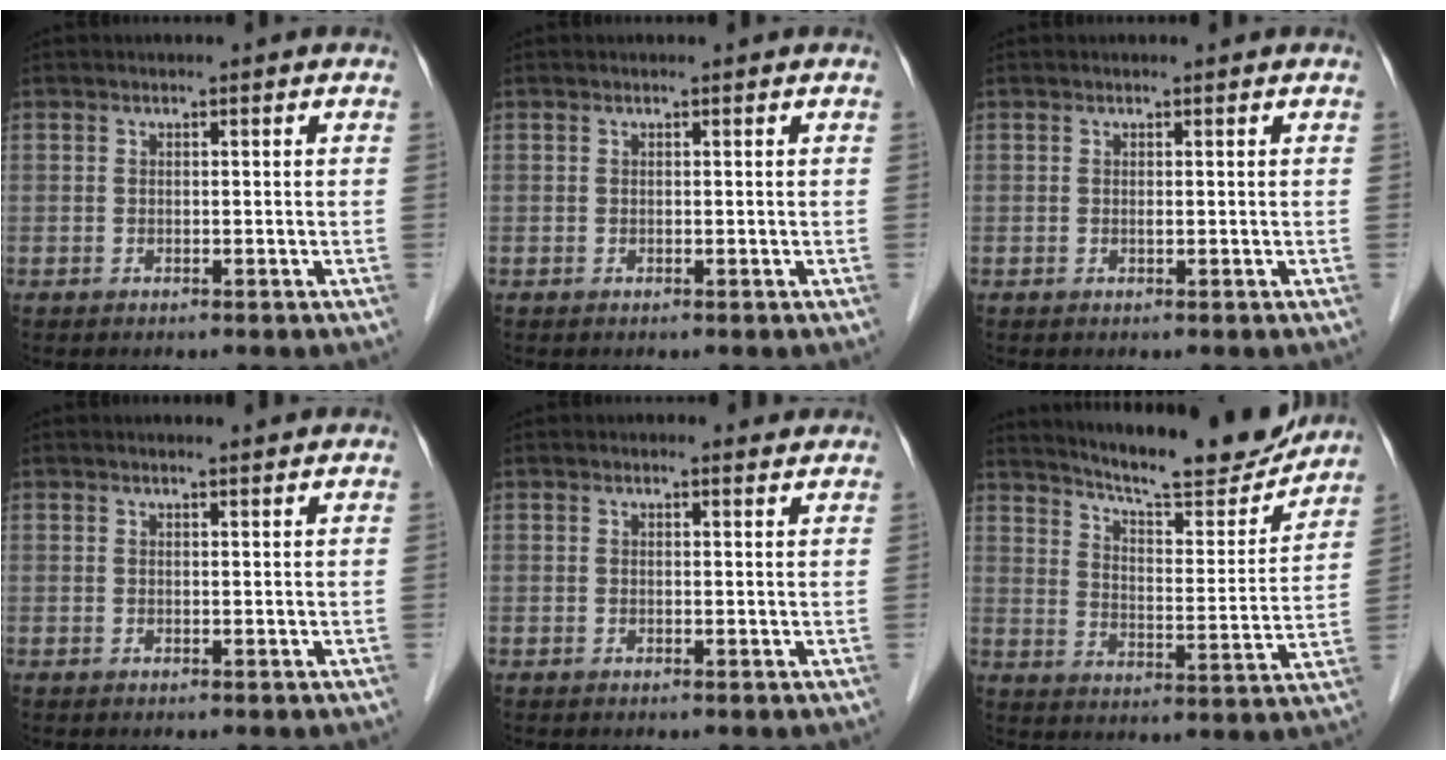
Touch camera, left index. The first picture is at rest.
{"total": 0.0}
{"total": 0.0}
{"total": 1.2, "force": [1.1, -0.1, 0.2], "torque": [-0.007, -0.002, 0.017]}
{"total": 1.2, "force": [1.1, 0.4, 0.1], "torque": [-0.008, -0.004, 0.007]}
{"total": 18.0, "force": [16.6, 1.9, 6.6], "torque": [-0.105, -0.036, 0.229]}